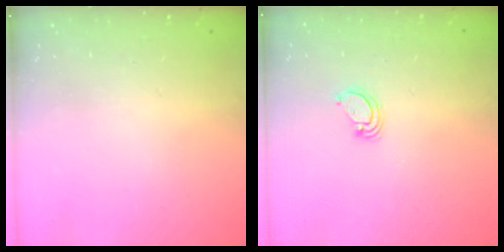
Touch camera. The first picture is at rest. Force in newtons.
{"total": 2.9, "press": 2.8, "slide": 0.2}